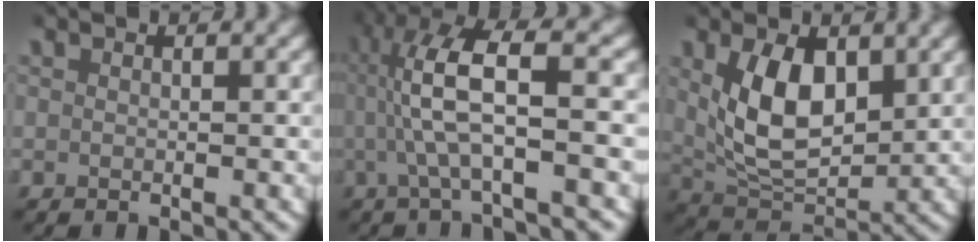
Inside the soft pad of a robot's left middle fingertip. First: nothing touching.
{"total": 6.8, "force": [0.2, 2.0, 6.5], "torque": [-0.126, 0.009, -0.003]}
{"total": 6.6, "force": [1.5, 4.0, 5.0], "torque": [-0.096, -0.009, 0.032]}